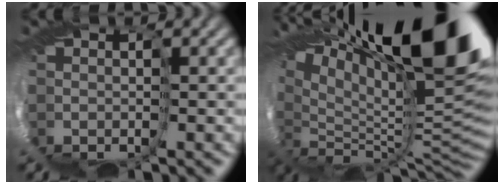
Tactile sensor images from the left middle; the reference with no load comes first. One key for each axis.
{"total": 14.3, "fx": 11.1, "fy": -0.2, "fz": 9.1, "tx": -0.164, "ty": 0.026, "tz": 0.215}